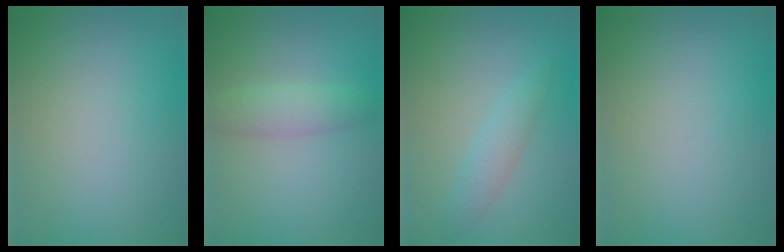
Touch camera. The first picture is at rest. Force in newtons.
{"total": 2.4, "press": 2.4, "slide": 0.1}
{"total": 2.0, "press": 2.0, "slide": 0.0}
{"total": 0.0}